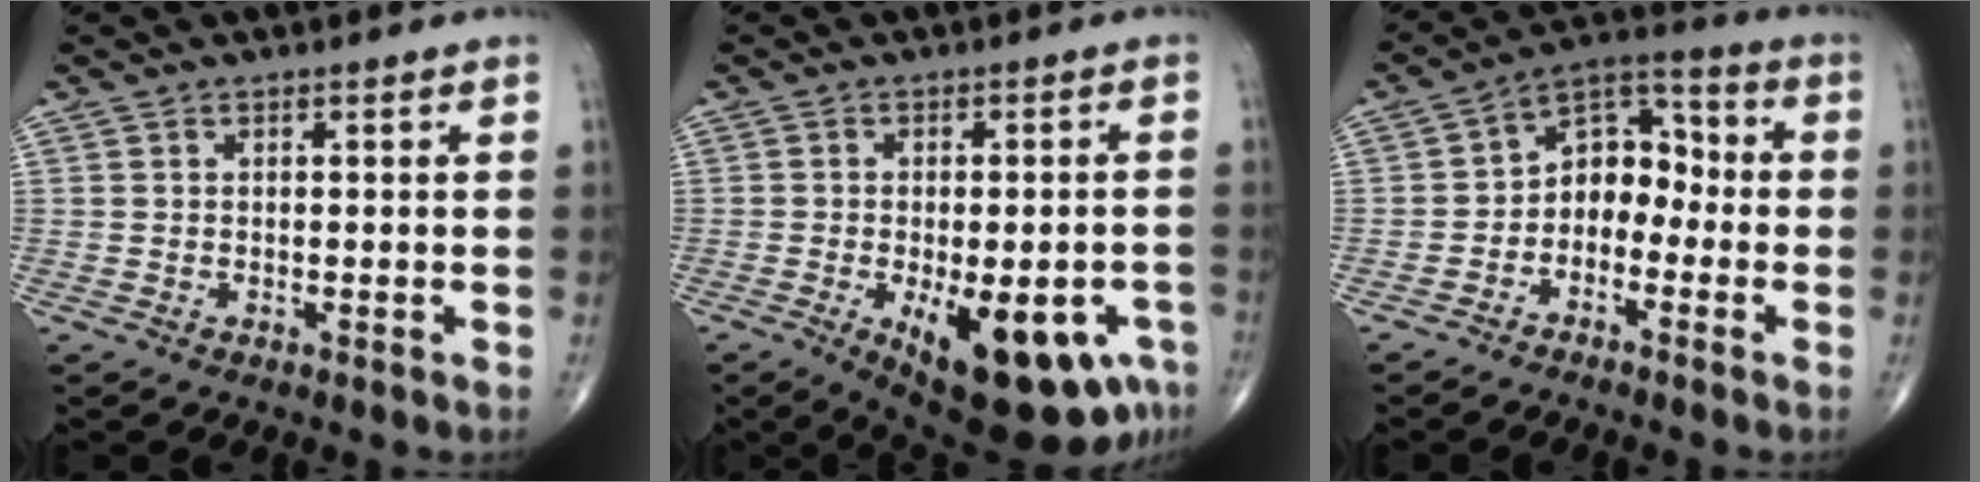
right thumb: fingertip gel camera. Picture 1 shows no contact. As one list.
[{"total": 19.0, "force": [-8.0, 7.9, 15.2], "torque": [-0.158, 0.004, -0.093]}, {"total": 9.1, "force": [-2.4, 6.6, 5.8], "torque": [-0.060, 0.053, -0.058]}]